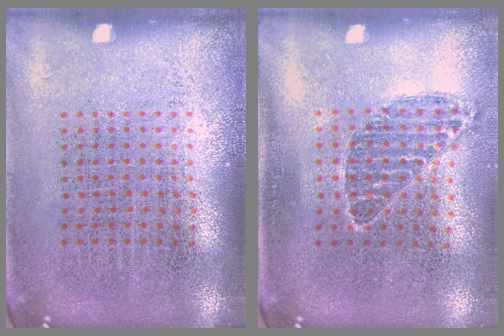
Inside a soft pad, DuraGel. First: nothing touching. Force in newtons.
{"total": 0.9, "press": 0.7, "slide": 0.5}